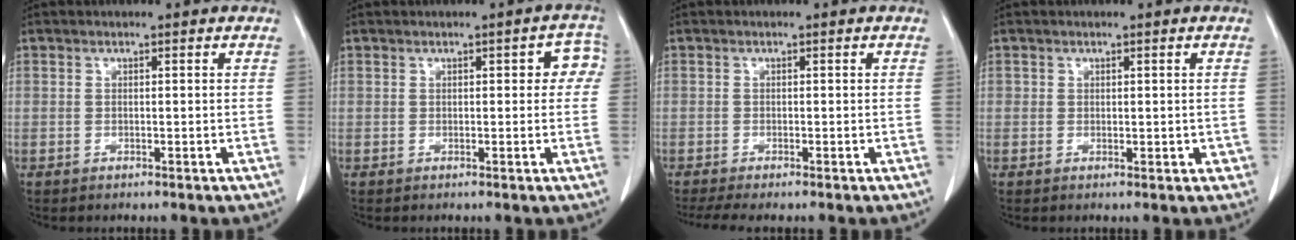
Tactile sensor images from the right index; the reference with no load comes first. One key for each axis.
{"total": 3.7, "fx": 0.6, "fy": 1.9, "fz": 3.1, "tx": -0.021, "ty": 0.022, "tz": 0.003}
{"total": 4.1, "fx": -3.4, "fy": 0.3, "fz": 2.3, "tx": -0.033, "ty": -0.010, "tz": -0.054}
{"total": 1.5, "fx": 0.0, "fy": 1.2, "fz": 0.8, "tx": -0.001, "ty": 0.003, "tz": 0.002}